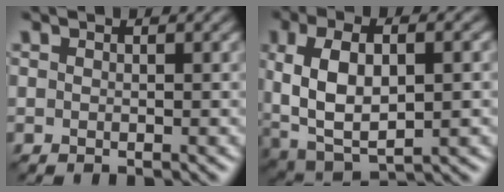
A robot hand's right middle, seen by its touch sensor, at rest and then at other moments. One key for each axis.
{"total": 8.8, "fx": 0.4, "fy": 4.5, "fz": 7.5, "tx": -0.155, "ty": -0.001, "tz": 0.008}